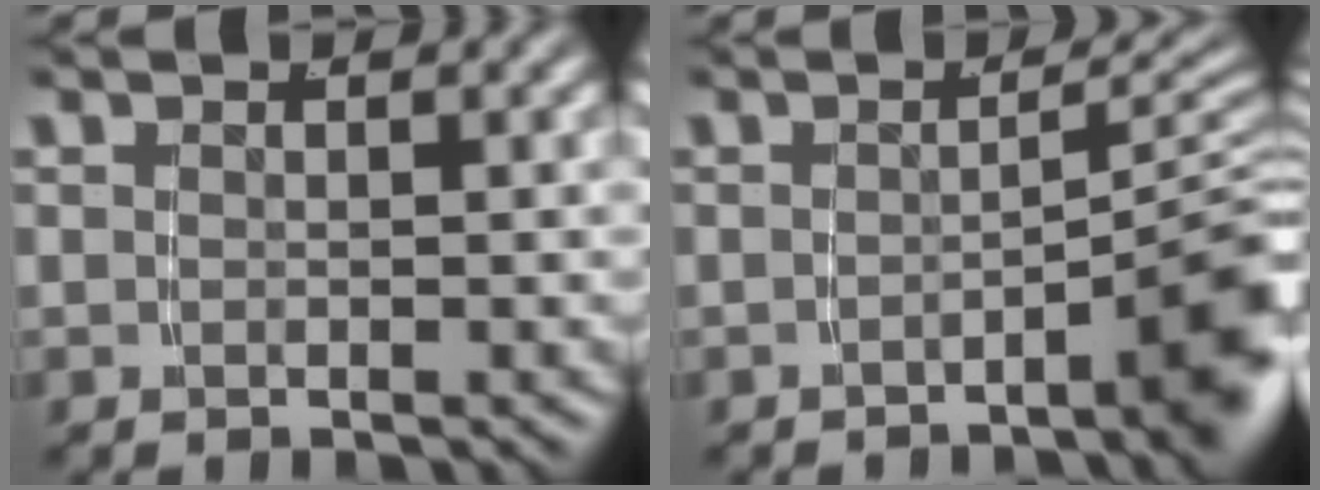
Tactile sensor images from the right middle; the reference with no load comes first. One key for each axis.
{"total": 6.0, "fx": -2.6, "fy": 1.6, "fz": 5.1, "tx": -0.045, "ty": 0.005, "tz": -0.044}